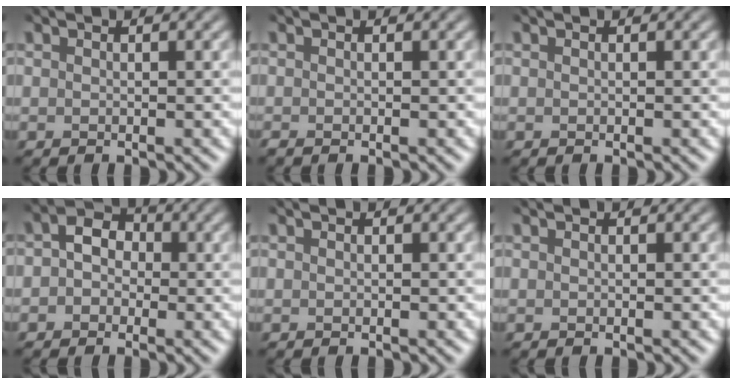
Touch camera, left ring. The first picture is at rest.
{"total": 1.1, "force": [-0.8, 0.1, 0.7], "torque": [-0.012, 0.005, 0.002]}
{"total": 0.0}
{"total": 2.1, "force": [-1.4, 1.7, 0.2], "torque": [-0.005, 0.004, -0.022]}
{"total": 0.0}
{"total": 0.0}